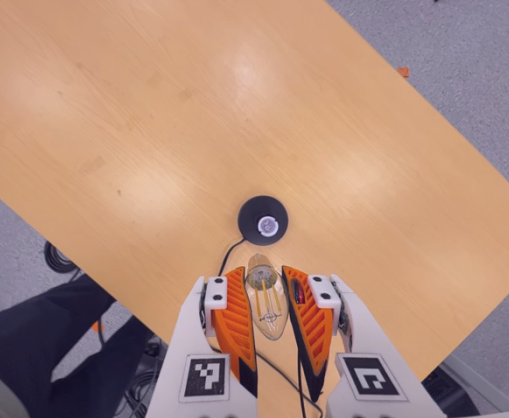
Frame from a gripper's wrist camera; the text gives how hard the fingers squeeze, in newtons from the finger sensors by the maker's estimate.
{"total": 19.2, "left": 21.3, "right": 17.1}